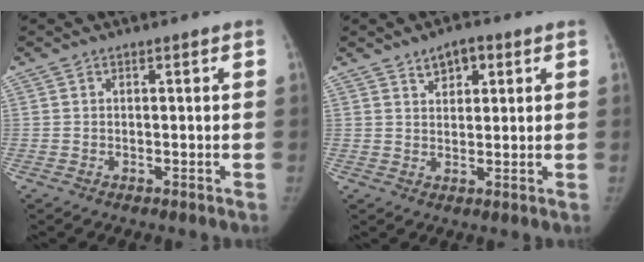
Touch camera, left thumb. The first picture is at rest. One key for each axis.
{"total": 4.4, "fx": 2.5, "fy": 2.5, "fz": 2.6, "tx": -0.017, "ty": -0.009, "tz": 0.038}